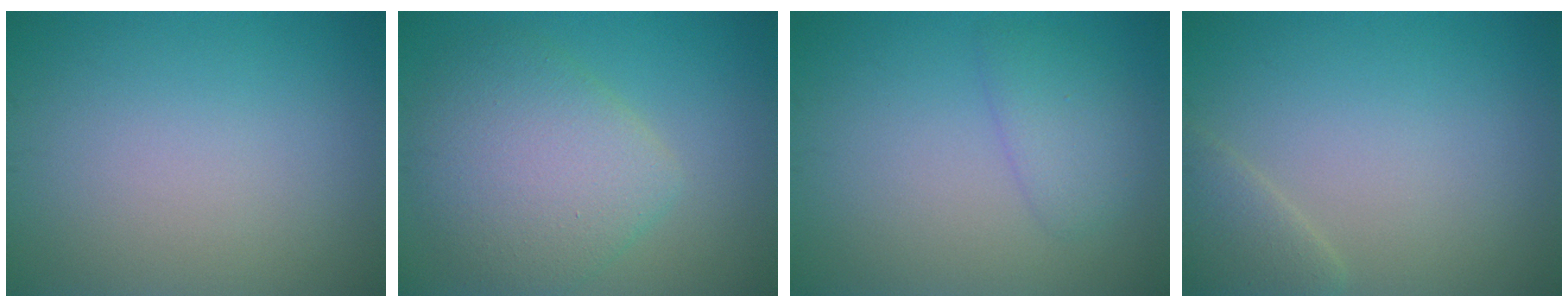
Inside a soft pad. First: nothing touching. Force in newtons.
{"total": 6.4, "press": 6.4, "slide": 0.2}
{"total": 2.2, "press": 2.2, "slide": 0.1}
{"total": 2.0, "press": 2.0, "slide": 0.2}